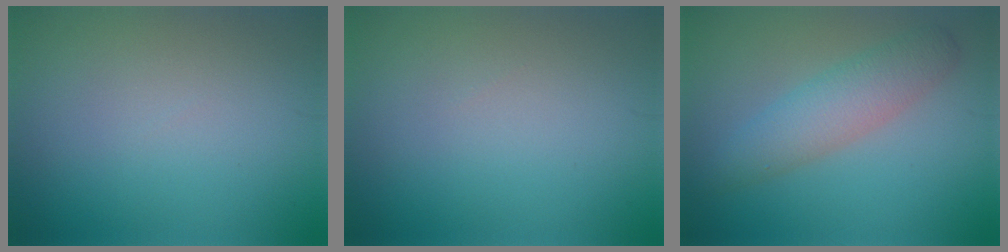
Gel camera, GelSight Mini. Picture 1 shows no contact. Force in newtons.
{"total": 0.0}
{"total": 3.9, "press": 3.9, "slide": 0.0}